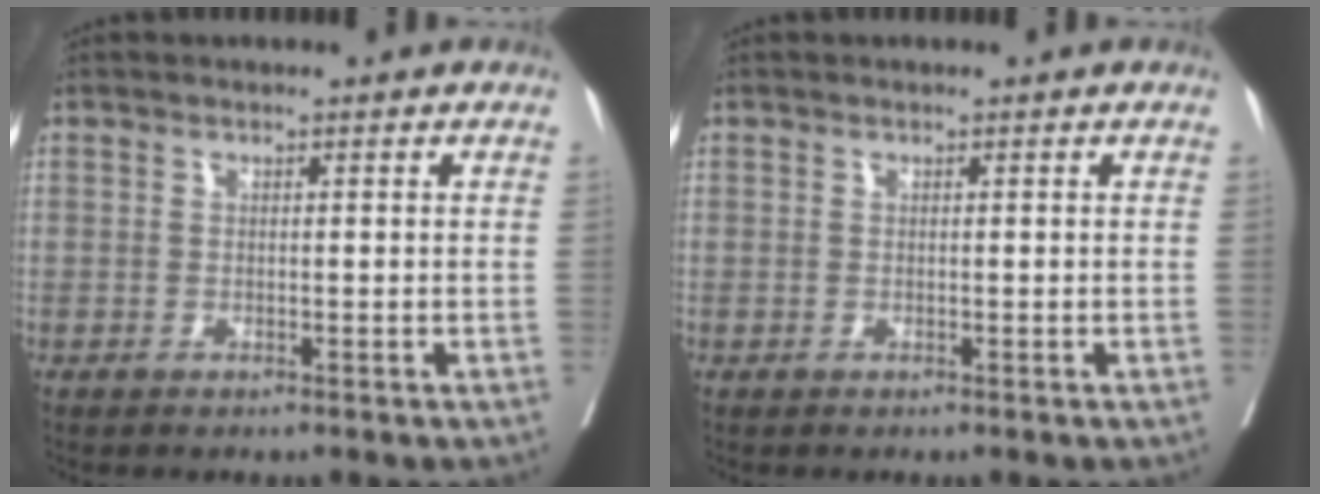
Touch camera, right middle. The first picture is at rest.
{"total": 0.0}